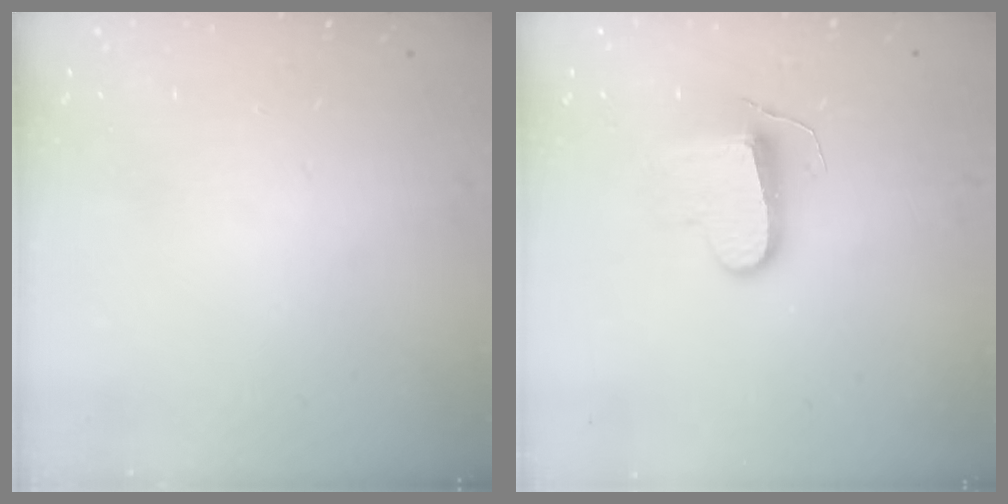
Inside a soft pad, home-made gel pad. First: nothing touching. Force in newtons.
{"total": 9.7, "press": 9.7, "slide": 0.4}